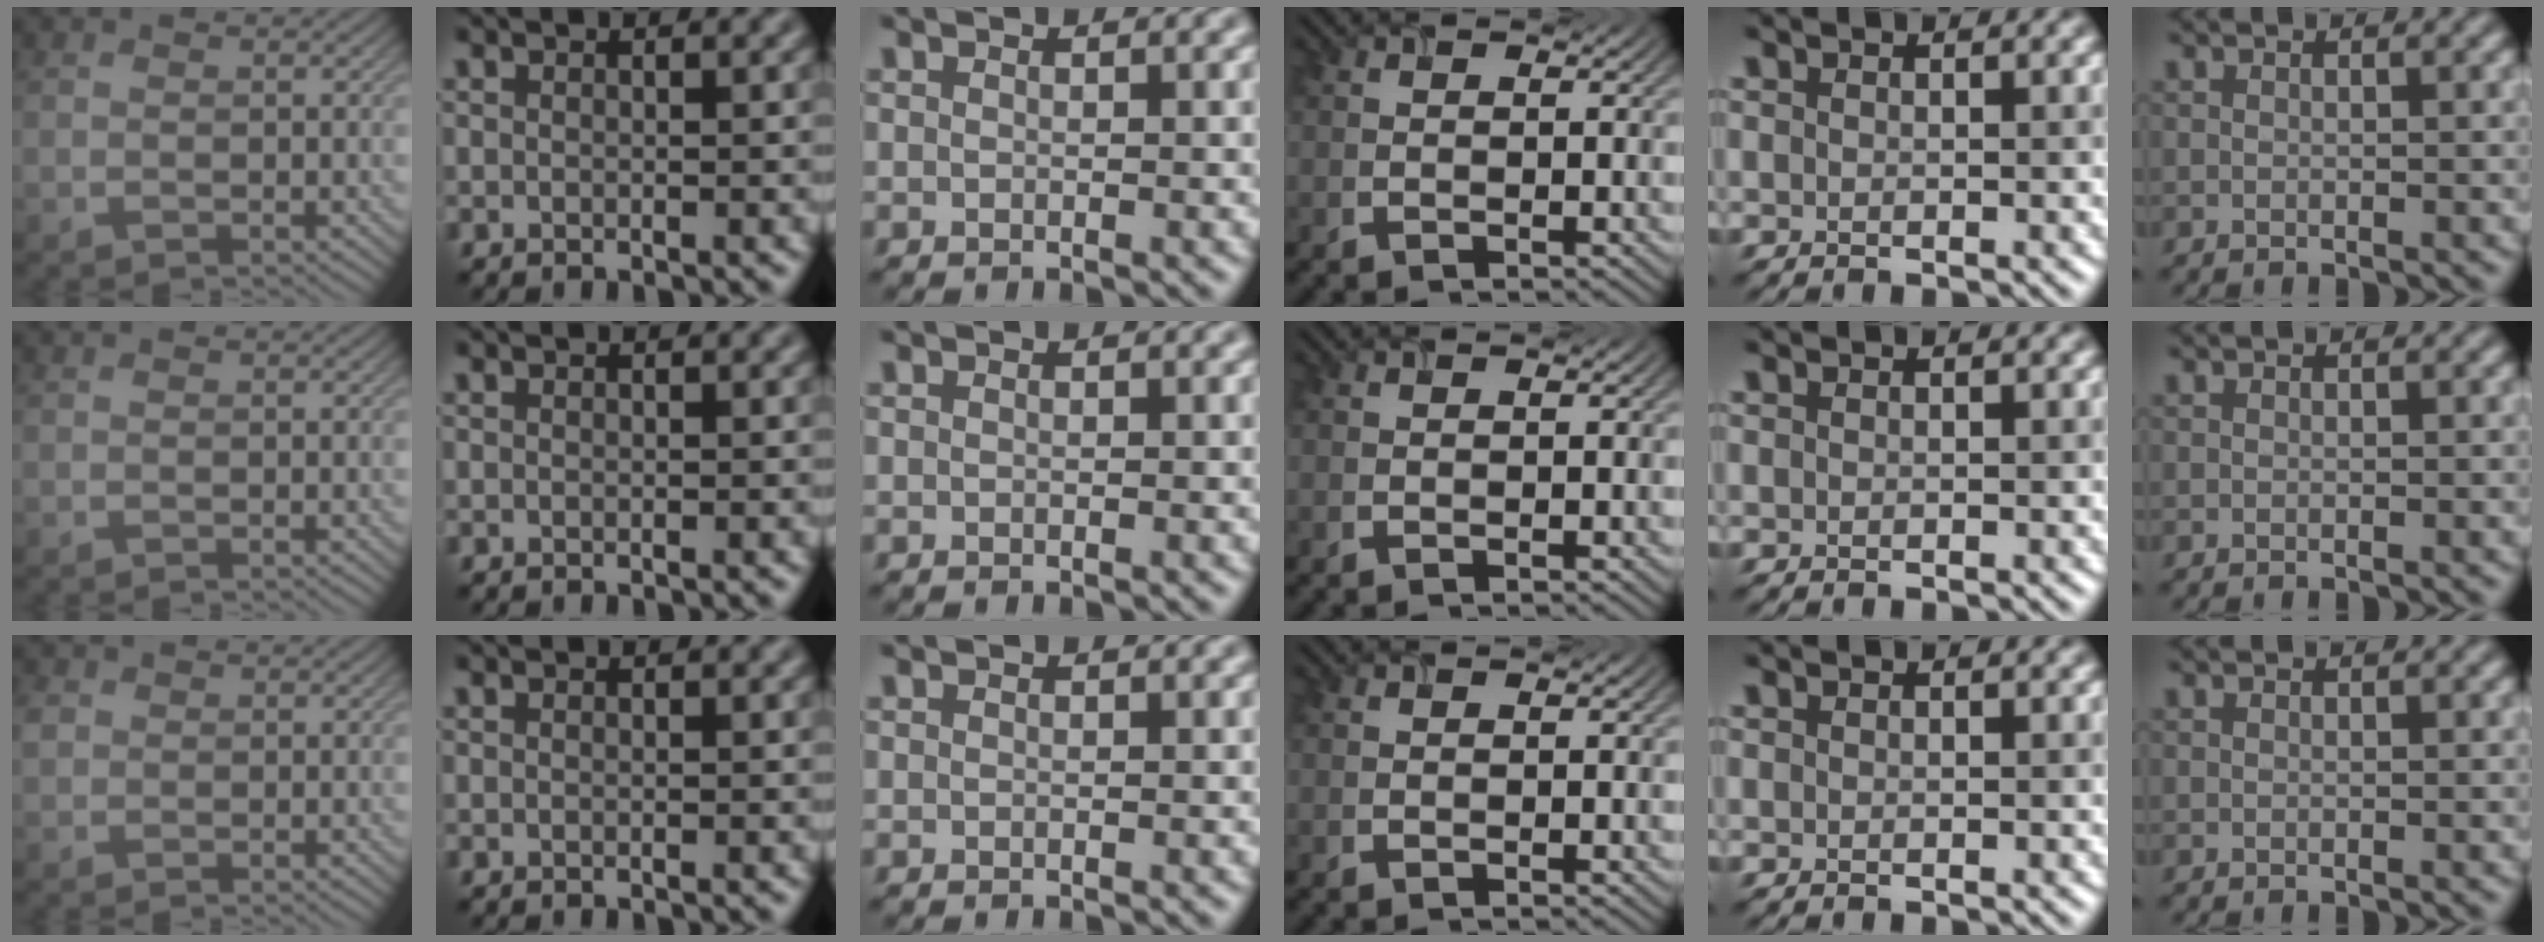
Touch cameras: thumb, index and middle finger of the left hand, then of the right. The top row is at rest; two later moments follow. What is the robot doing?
{"motion": "insert", "object": "airpods case & airpods"}